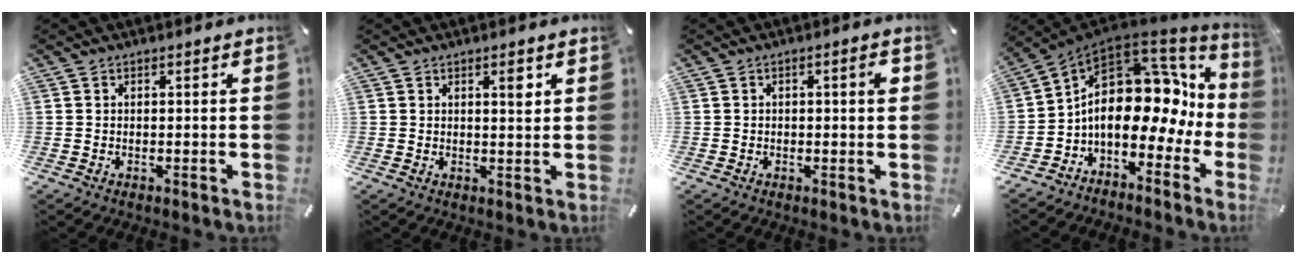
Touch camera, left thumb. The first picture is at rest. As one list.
[{"total": 3.3, "force": [1.5, 1.0, 2.8], "torque": [-0.034, -0.006, 0.018]}, {"total": 2.5, "force": [0.3, 0.8, 2.3], "torque": [-0.035, 0.003, 0.000]}, {"total": 18.4, "force": [2.3, 11.8, 13.9], "torque": [-0.228, -0.038, 0.047]}]